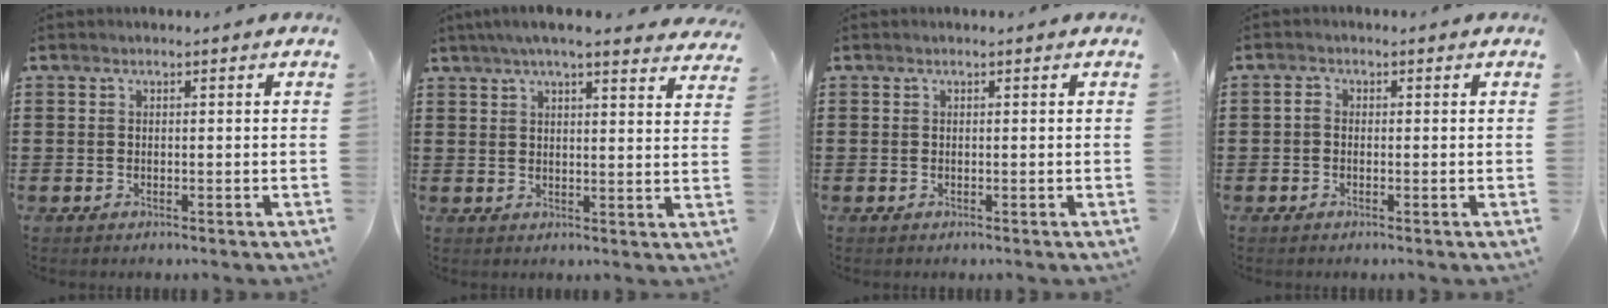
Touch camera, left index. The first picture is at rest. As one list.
[{"total": 5.4, "force": [4.7, -0.1, 2.6], "torque": [-0.064, -0.012, 0.085]}, {"total": 0.0}, {"total": 1.0, "force": [-0.4, 0.5, 0.7], "torque": [-0.015, 0.001, -0.009]}]